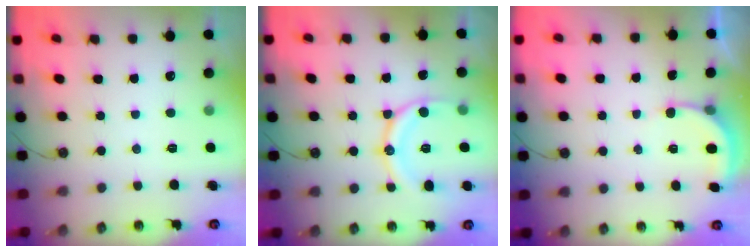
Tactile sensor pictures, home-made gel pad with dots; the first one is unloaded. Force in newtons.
{"total": 12.5, "press": 12.5, "slide": 0.7}
{"total": 2.4, "press": 2.4, "slide": 0.5}